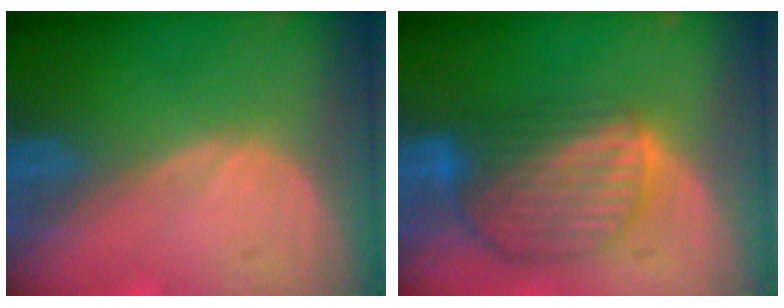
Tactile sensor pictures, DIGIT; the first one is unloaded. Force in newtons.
{"total": 9.0, "press": 7.7, "slide": 4.7}